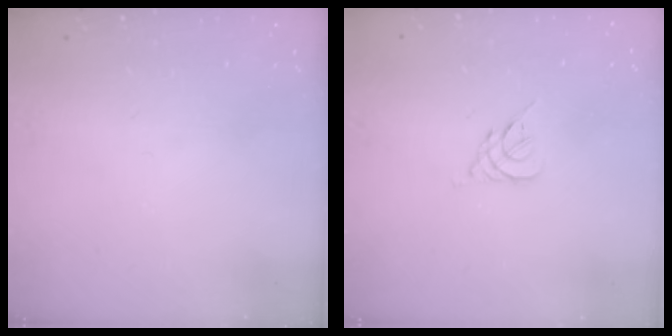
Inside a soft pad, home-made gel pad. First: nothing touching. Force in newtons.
{"total": 2.6, "press": 2.5, "slide": 0.7}